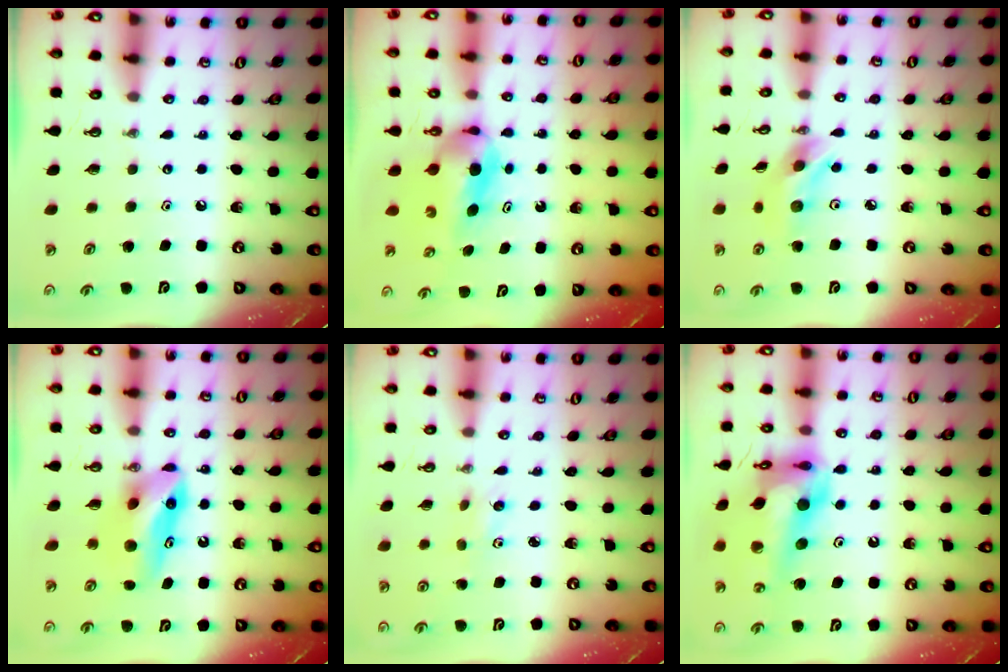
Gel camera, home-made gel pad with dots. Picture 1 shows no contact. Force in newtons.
{"total": 5.7, "press": 5.0, "slide": 2.7}
{"total": 11.0, "press": 11.0, "slide": 0.6}
{"total": 9.0, "press": 8.2, "slide": 3.9}
{"total": 5.7, "press": 5.0, "slide": 2.8}
{"total": 20.8, "press": 20.6, "slide": 2.3}